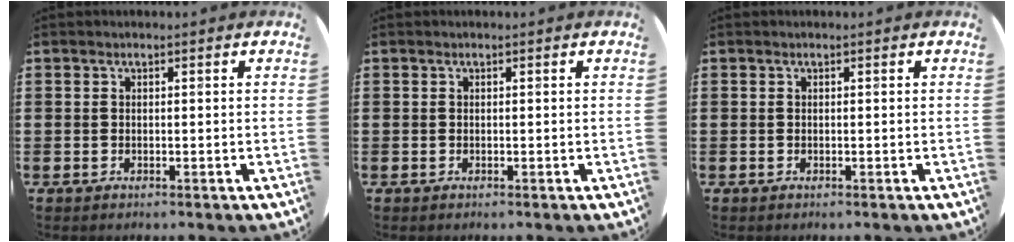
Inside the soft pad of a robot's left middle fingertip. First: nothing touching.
{"total": 0.0}
{"total": 0.0}